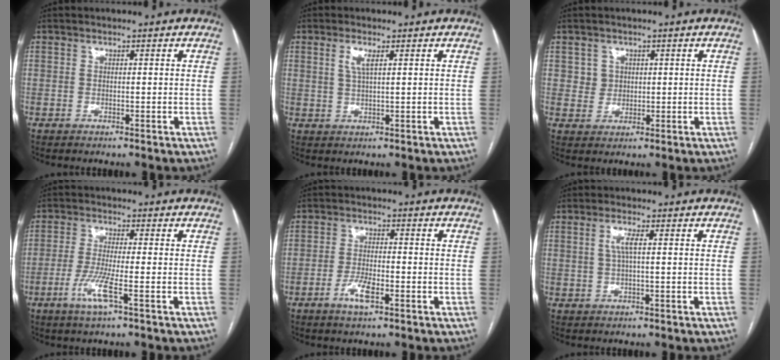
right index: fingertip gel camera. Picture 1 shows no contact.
{"total": 2.4, "force": [1.0, 0.4, 2.2], "torque": [-0.052, 0.000, 0.021]}
{"total": 2.6, "force": [0.8, 2.5, 0.2], "torque": [0.002, 0.002, 0.012]}
{"total": 5.7, "force": [-2.5, -0.1, 5.2], "torque": [-0.108, -0.013, -0.051]}
{"total": 4.3, "force": [-2.1, 1.0, 3.6], "torque": [-0.071, 0.000, -0.039]}
{"total": 2.6, "force": [0.5, 0.3, 2.5], "torque": [-0.054, 0.004, 0.010]}